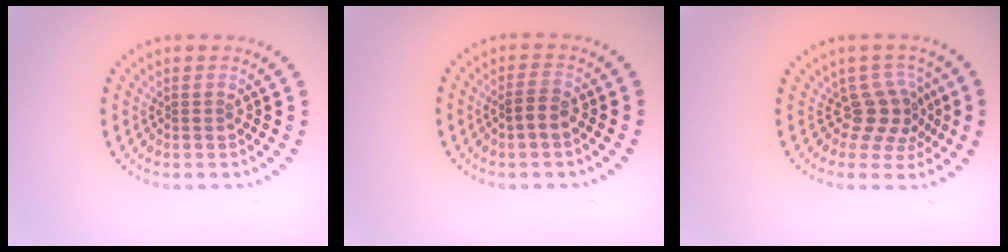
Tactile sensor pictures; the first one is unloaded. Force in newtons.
{"total": 1.7, "press": 1.6, "slide": 0.5}
{"total": 3.1, "press": 2.3, "slide": 2.1}